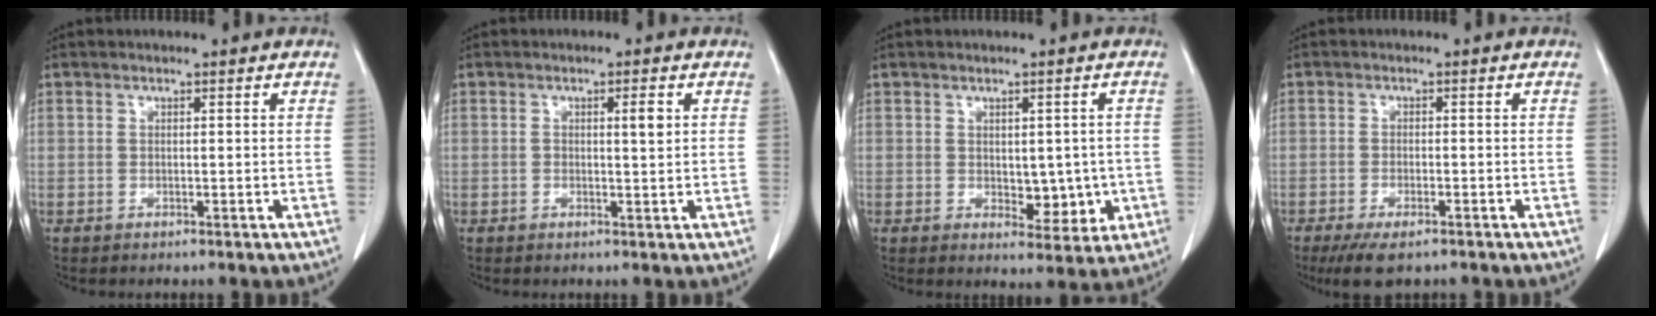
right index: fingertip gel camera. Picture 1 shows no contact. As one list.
[{"total": 2.0, "force": [0.6, 0.2, 1.8], "torque": [-0.028, 0.003, 0.010]}, {"total": 5.2, "force": [-0.4, 3.0, 4.3], "torque": [-0.045, -0.002, 0.009]}, {"total": 5.8, "force": [-4.1, 1.7, 3.6], "torque": [-0.061, -0.011, -0.066]}]